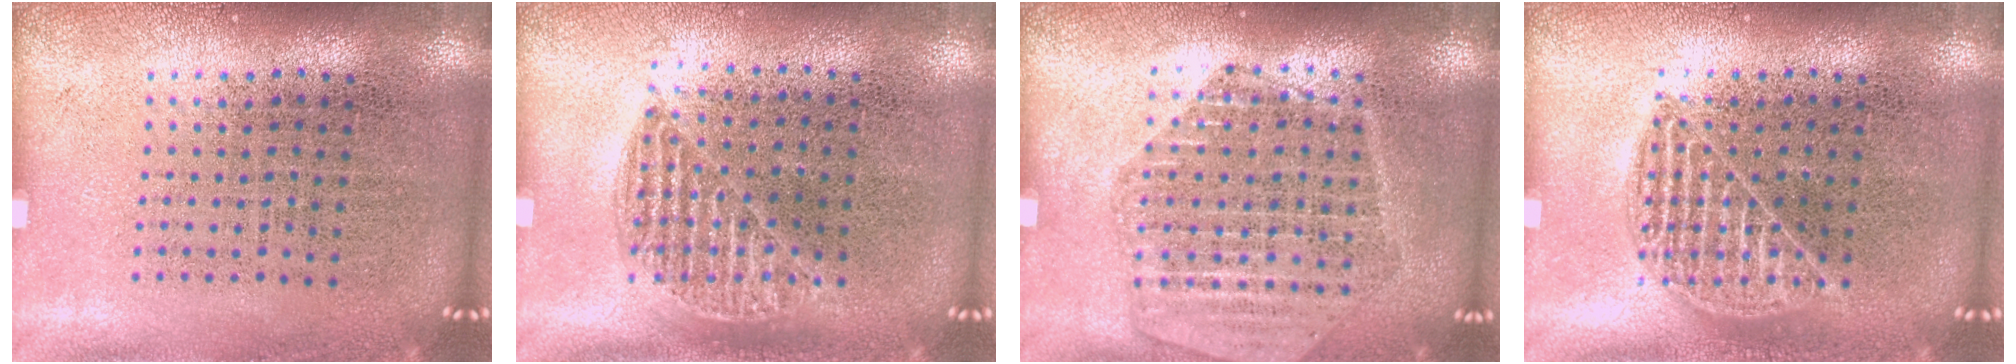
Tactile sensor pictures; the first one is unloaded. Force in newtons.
{"total": 1.0, "press": 0.8, "slide": 0.4}
{"total": 1.7, "press": 1.6, "slide": 0.5}
{"total": 1.6, "press": 1.6, "slide": 0.2}